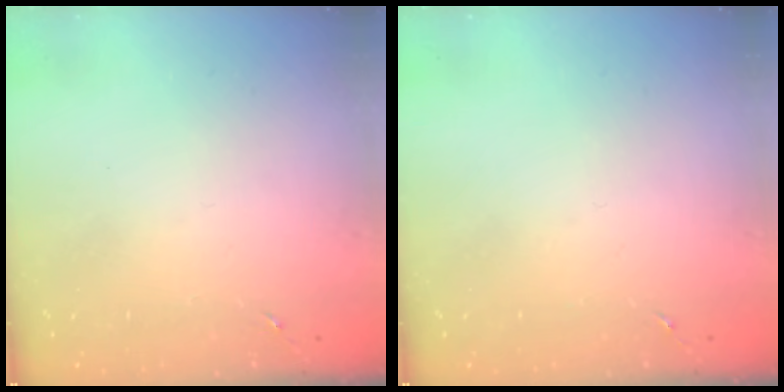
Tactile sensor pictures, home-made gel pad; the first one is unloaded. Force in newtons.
{"total": 0.0}